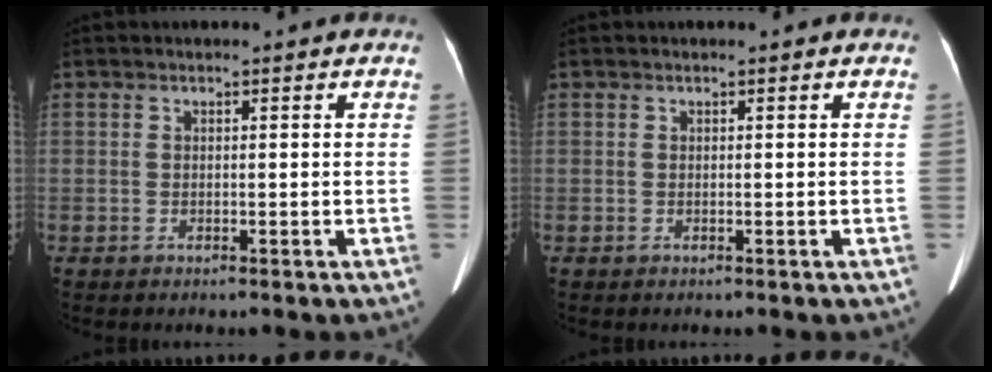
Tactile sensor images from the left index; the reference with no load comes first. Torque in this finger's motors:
{"motor_torque": [-0.06, -0.05, 0.00, 0.00]}